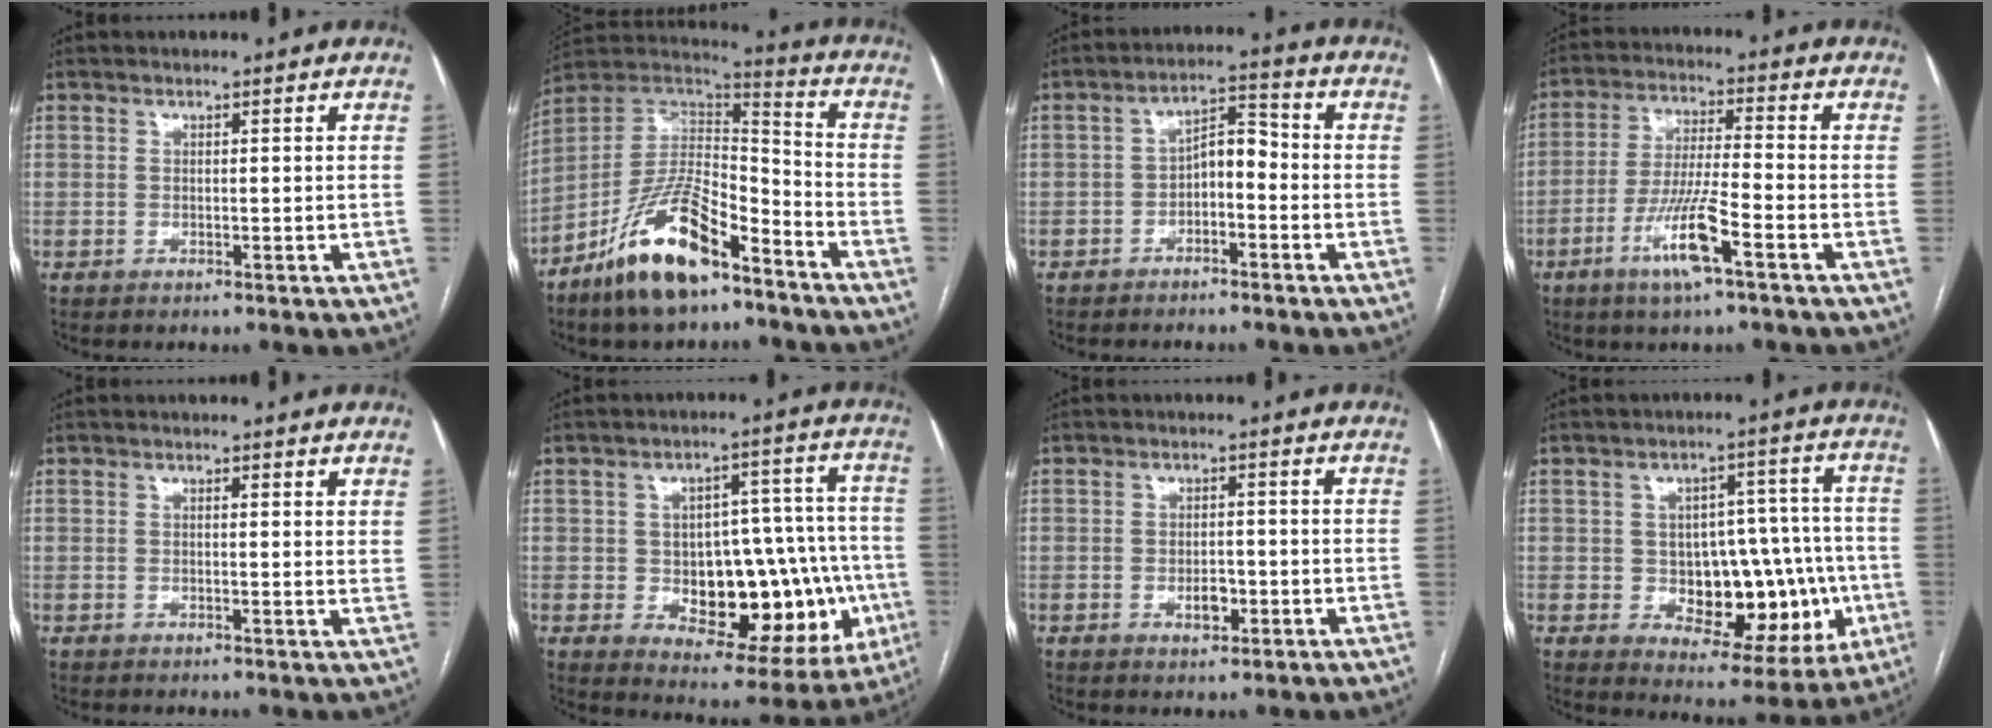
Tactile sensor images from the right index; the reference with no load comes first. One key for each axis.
{"total": 16.2, "fx": -10.6, "fy": 4.9, "fz": 11.3, "tx": -0.210, "ty": 0.013, "tz": -0.190}
{"total": 5.2, "fx": -1.9, "fy": 2.4, "fz": 4.2, "tx": -0.073, "ty": 0.027, "tz": -0.034}
{"total": 9.5, "fx": -4.7, "fy": 0.4, "fz": 8.3, "tx": -0.165, "ty": -0.009, "tz": -0.089}
{"total": 2.0, "fx": 1.4, "fy": 0.3, "fz": 1.4, "tx": -0.020, "ty": -0.004, "tz": 0.013}
{"total": 19.4, "fx": -3.7, "fy": 9.9, "fz": 16.3, "tx": -0.190, "ty": 0.039, "tz": -0.021}
{"total": 3.0, "fx": -1.0, "fy": 1.7, "fz": 2.3, "tx": -0.036, "ty": 0.003, "tz": -0.010}
{"total": 15.2, "fx": -2.6, "fy": 8.5, "fz": 12.3, "tx": -0.150, "ty": 0.035, "tz": -0.011}